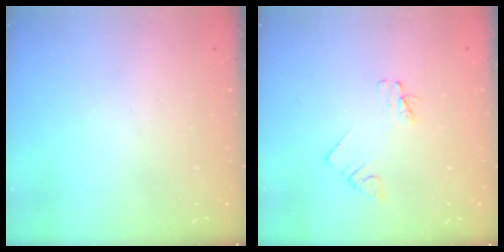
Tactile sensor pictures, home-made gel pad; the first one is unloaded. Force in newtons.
{"total": 2.9, "press": 2.9, "slide": 0.3}